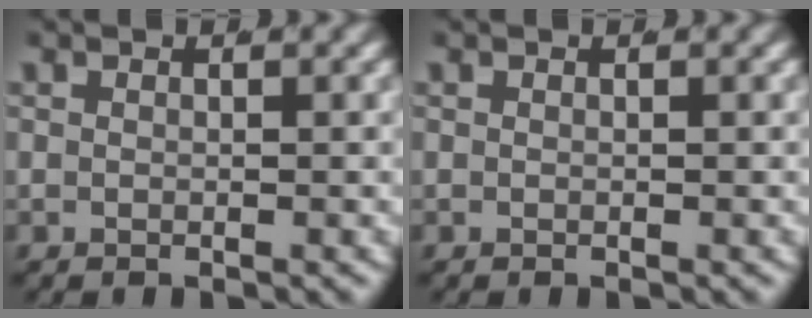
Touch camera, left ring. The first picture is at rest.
{"total": 0.0}